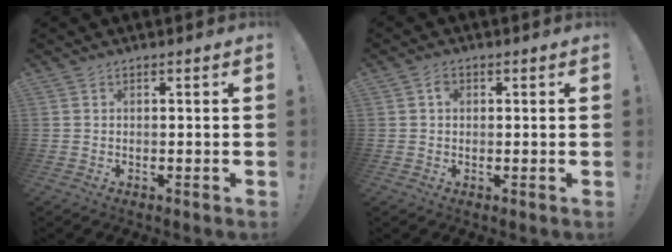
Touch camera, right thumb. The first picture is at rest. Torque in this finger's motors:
{"motor_torque": [0.20, 0.14, 0.04, -0.03, 0.00]}